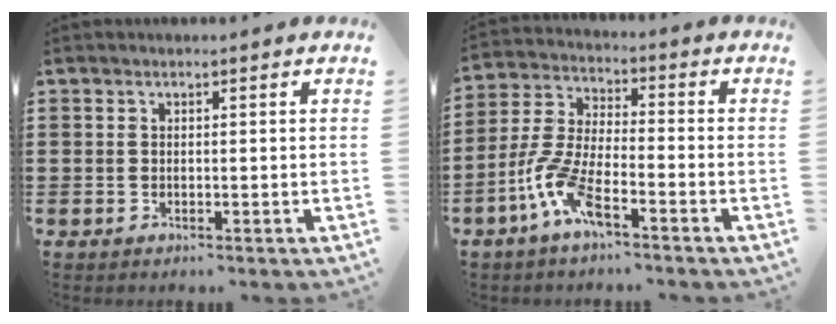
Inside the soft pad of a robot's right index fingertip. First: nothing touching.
{"total": 8.5, "force": [-5.0, 1.9, 6.7], "torque": [-0.172, -0.014, -0.101]}